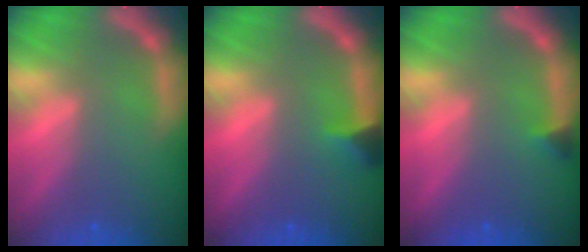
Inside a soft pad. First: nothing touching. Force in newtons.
{"total": 1.9}
{"total": 0.9}